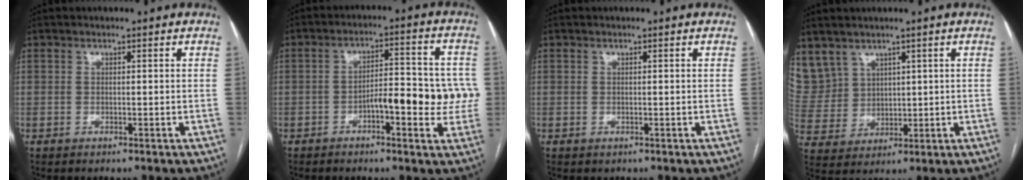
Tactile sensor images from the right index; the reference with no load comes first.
{"total": 9.6, "force": [-2.2, 3.1, 8.9], "torque": [-0.120, 0.028, -0.027]}
{"total": 0.0}
{"total": 10.2, "force": [6.1, 8.0, 1.8], "torque": [-0.070, 0.034, 0.154]}